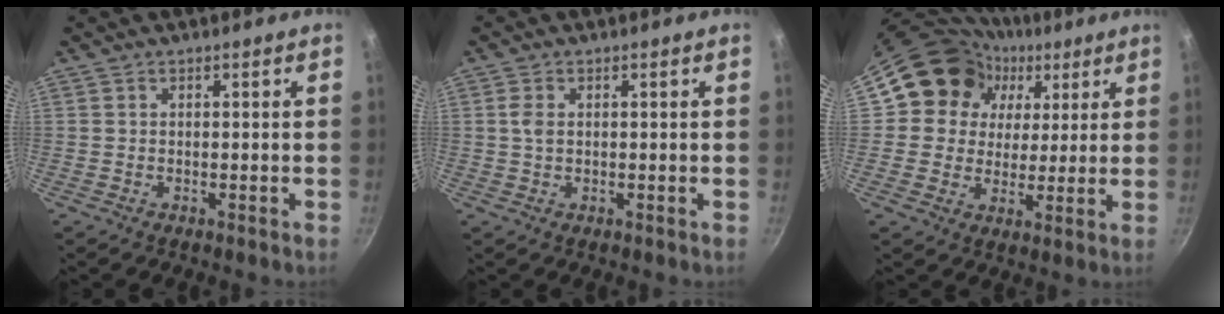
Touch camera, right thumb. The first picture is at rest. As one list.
[{"total": 3.7, "force": [0.7, 2.4, 2.7], "torque": [-0.055, 0.003, 0.011]}, {"total": 14.4, "force": [5.5, 12.5, 4.4], "torque": [-0.057, 0.003, 0.082]}]